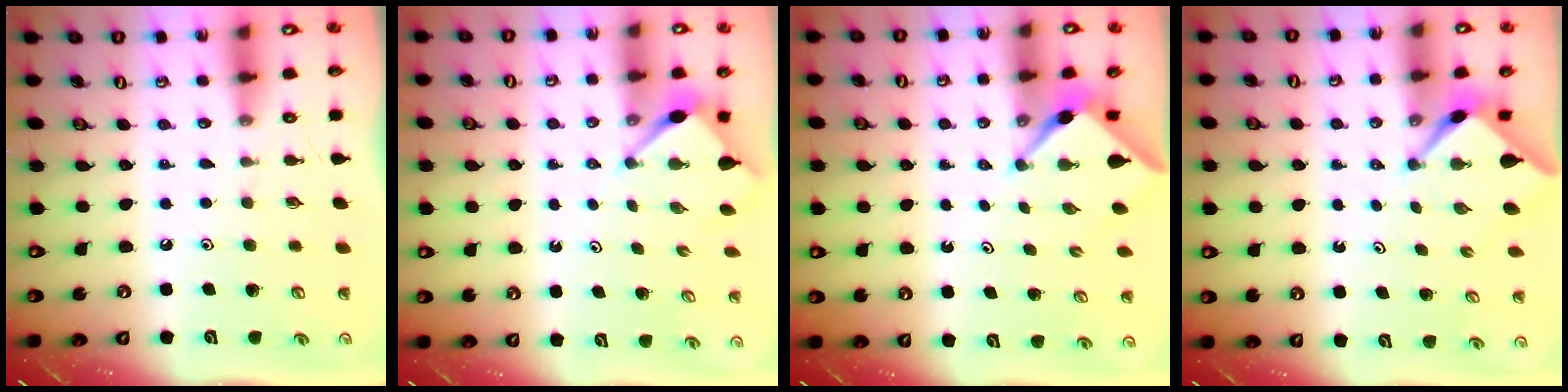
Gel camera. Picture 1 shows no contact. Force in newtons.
{"total": 3.5, "press": 3.5, "slide": 0.3}
{"total": 3.1, "press": 3.1, "slide": 0.3}
{"total": 2.6, "press": 2.5, "slide": 0.3}